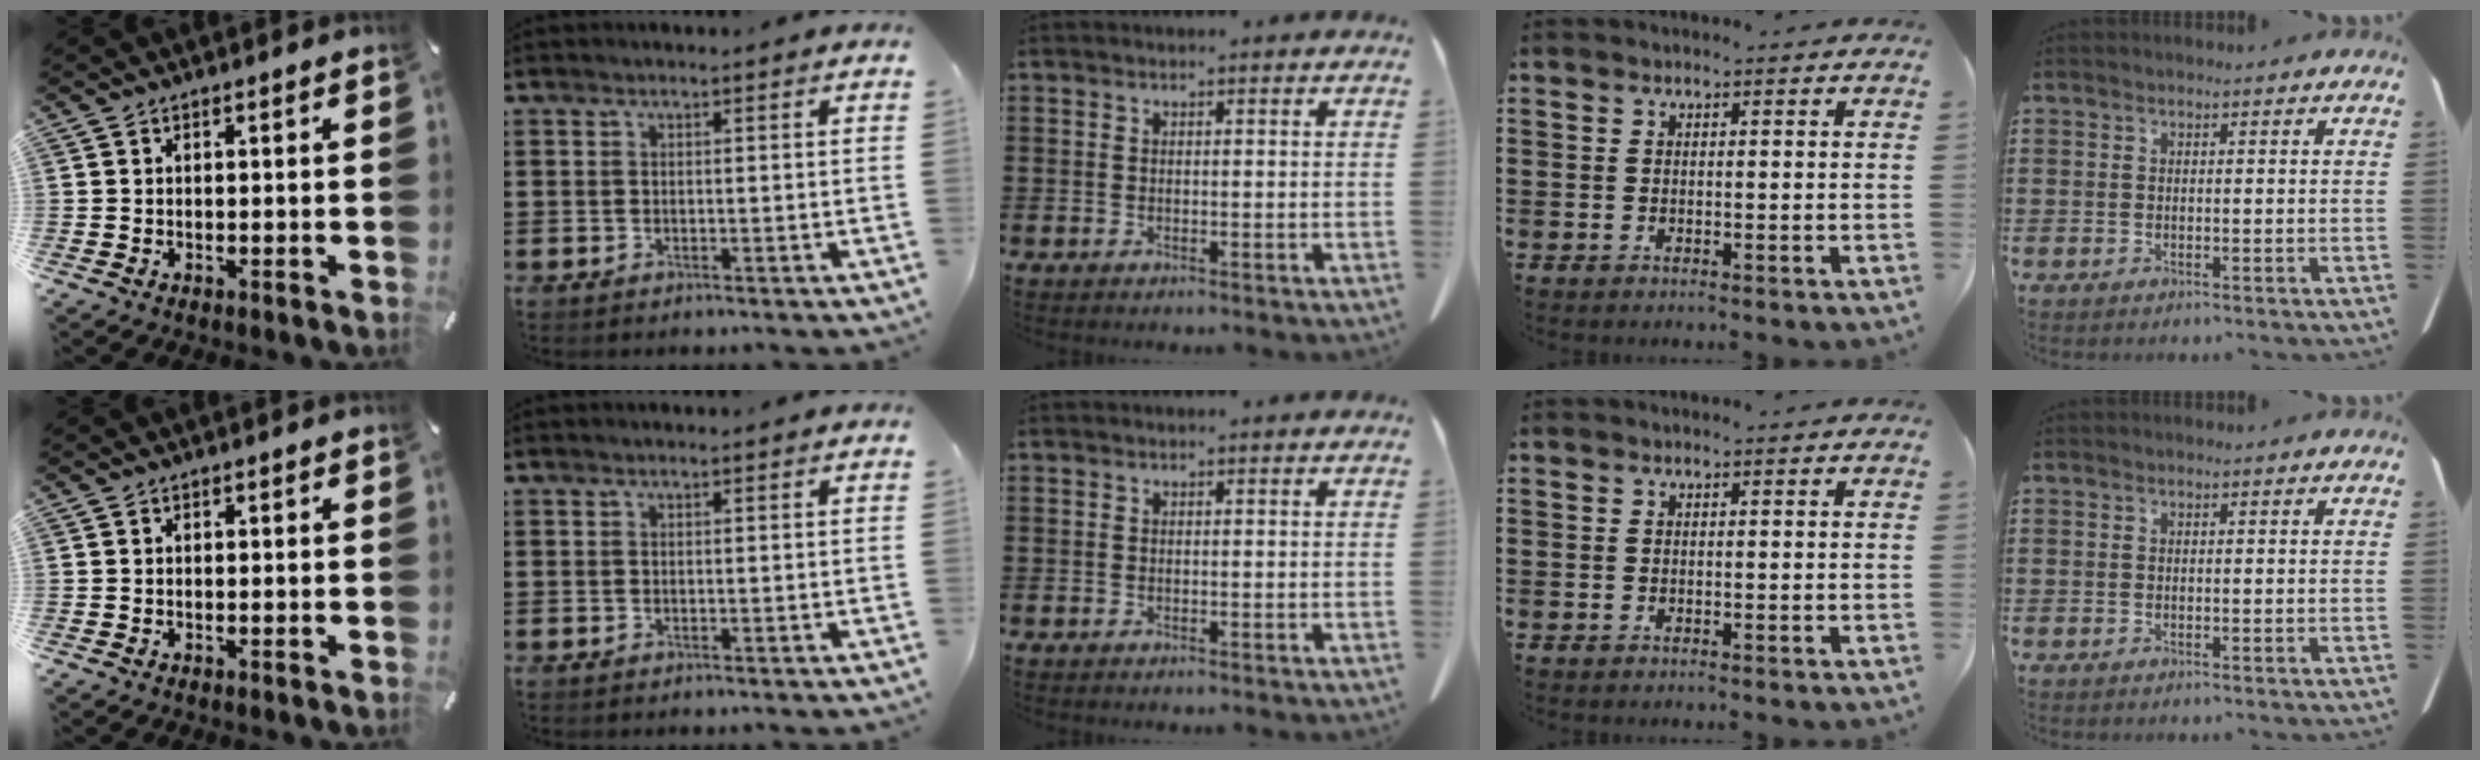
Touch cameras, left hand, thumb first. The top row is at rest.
{}